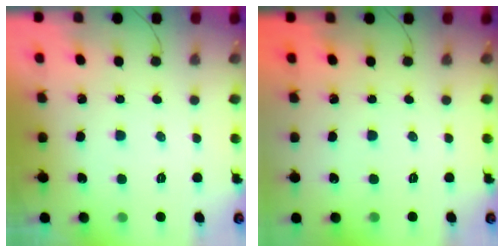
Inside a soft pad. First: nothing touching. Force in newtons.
{"total": 0.0}